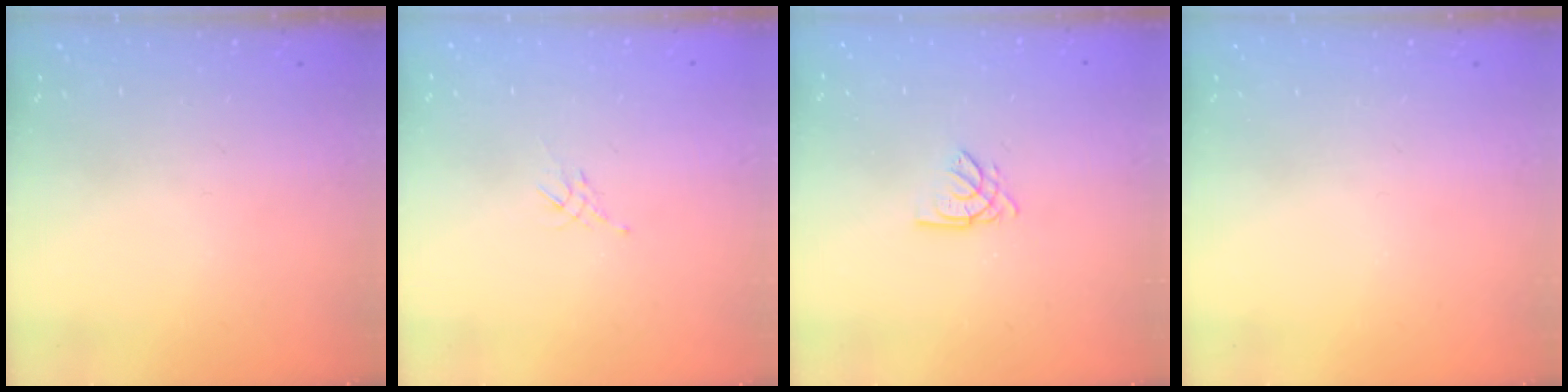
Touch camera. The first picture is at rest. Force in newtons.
{"total": 2.1, "press": 2.0, "slide": 0.5}
{"total": 2.6, "press": 2.6, "slide": 0.1}
{"total": 0.0}